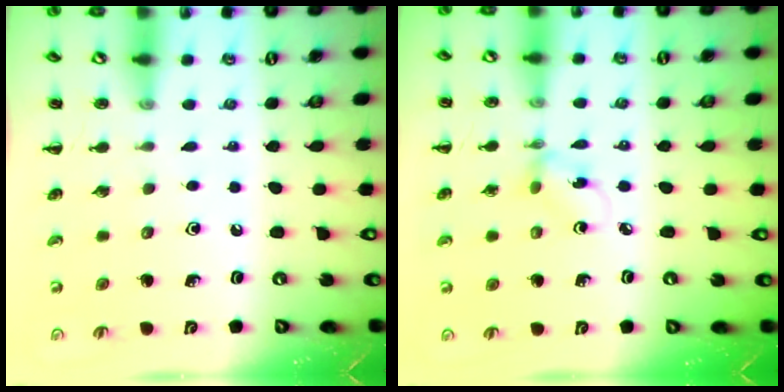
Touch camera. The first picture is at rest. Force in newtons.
{"total": 2.9, "press": 2.8, "slide": 0.6}